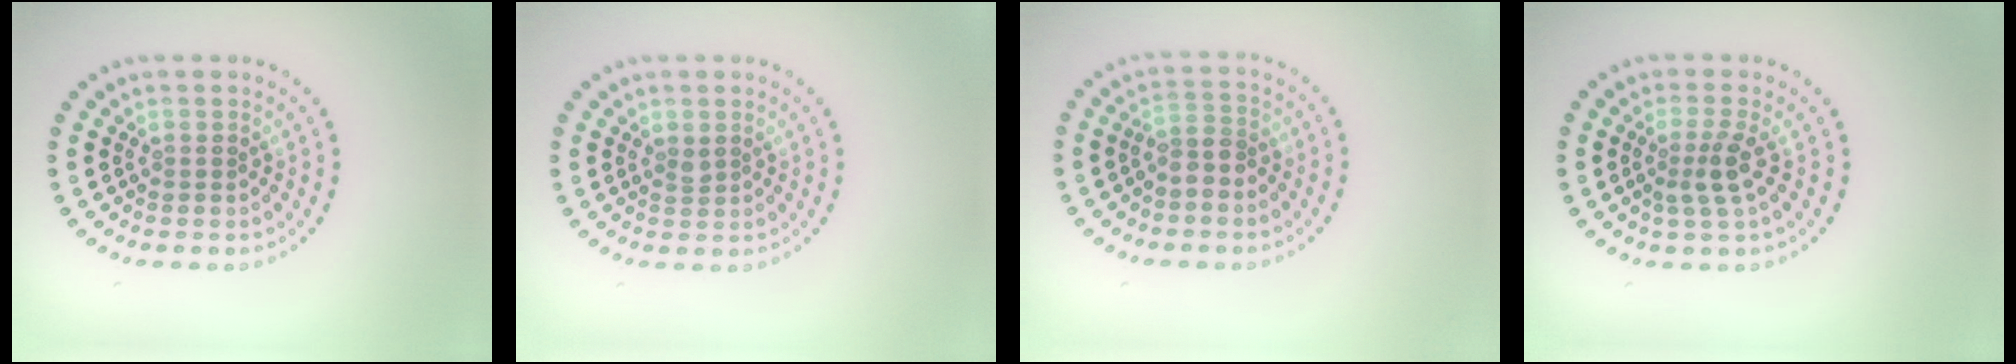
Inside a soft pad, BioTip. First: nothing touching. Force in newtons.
{"total": 0.6, "press": 0.5, "slide": 0.3}
{"total": 2.1, "press": 1.8, "slide": 1.1}
{"total": 2.2, "press": 1.8, "slide": 1.4}